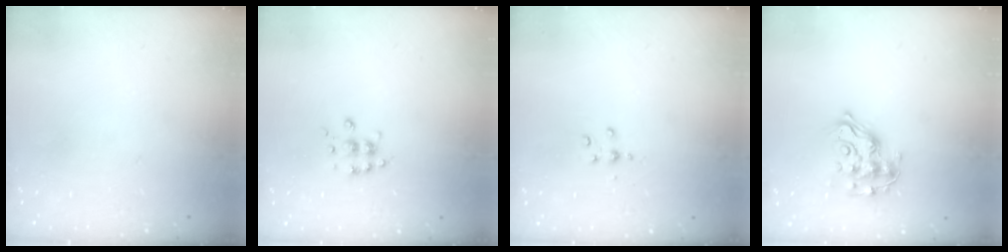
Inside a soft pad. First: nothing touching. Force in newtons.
{"total": 5.3, "press": 5.2, "slide": 0.5}
{"total": 3.7, "press": 3.7, "slide": 0.4}
{"total": 13.5, "press": 13.5, "slide": 0.7}